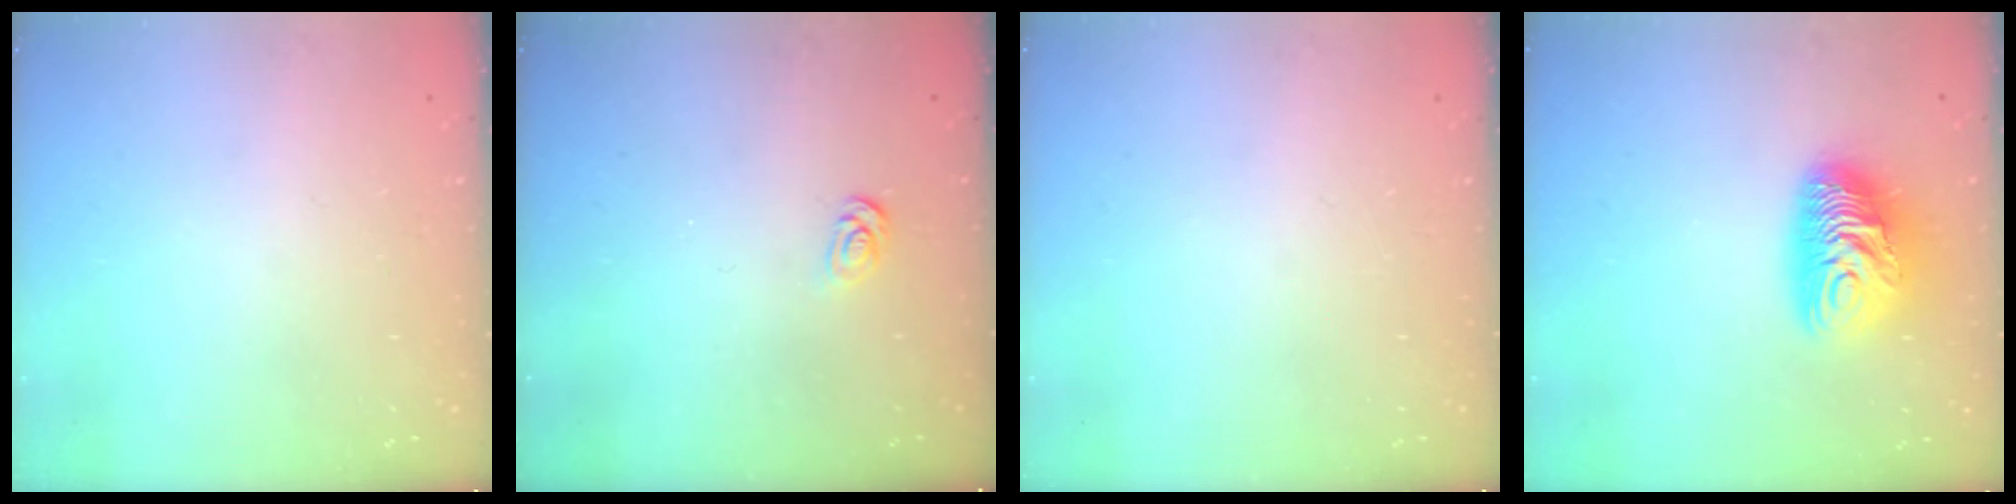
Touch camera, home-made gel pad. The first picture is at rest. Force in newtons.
{"total": 2.6, "press": 2.6, "slide": 0.4}
{"total": 0.0}
{"total": 12.4, "press": 12.3, "slide": 0.9}